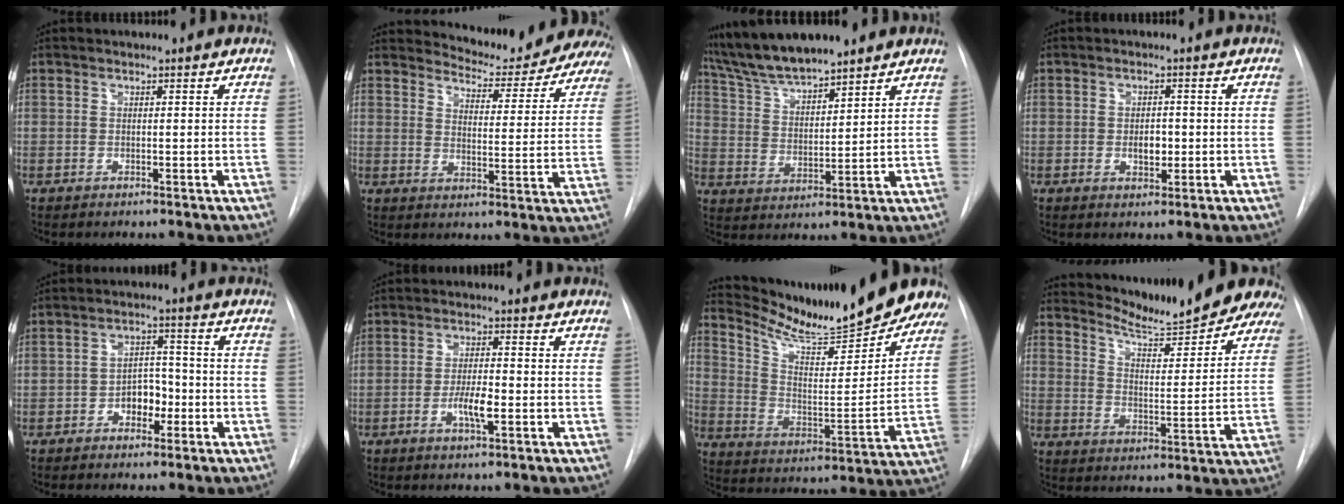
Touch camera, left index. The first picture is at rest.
{"total": 14.6, "force": [14.2, 2.4, 2.6], "torque": [-0.023, -0.054, 0.160]}
{"total": 10.6, "force": [9.5, 1.3, 4.4], "torque": [-0.088, 0.016, 0.182]}
{"total": 2.8, "force": [-0.4, 1.7, 2.2], "torque": [-0.034, 0.000, -0.003]}
{"total": 4.9, "force": [-2.0, 3.1, 3.2], "torque": [-0.047, 0.013, -0.034]}
{"total": 4.4, "force": [-1.5, 1.0, 4.1], "torque": [-0.076, -0.001, -0.026]}
{"total": 22.0, "force": [20.1, 2.4, 8.5], "torque": [-0.138, -0.054, 0.292]}
{"total": 15.0, "force": [14.4, 1.1, 4.3], "torque": [-0.065, -0.045, 0.190]}